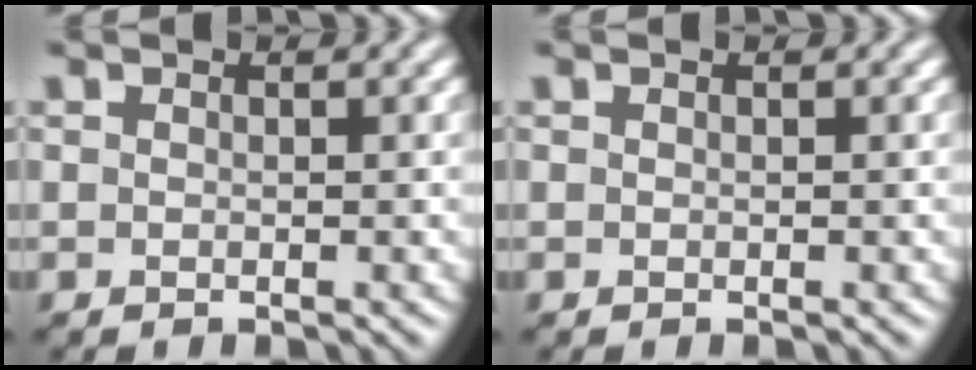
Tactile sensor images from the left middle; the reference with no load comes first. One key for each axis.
{"total": 0.0}